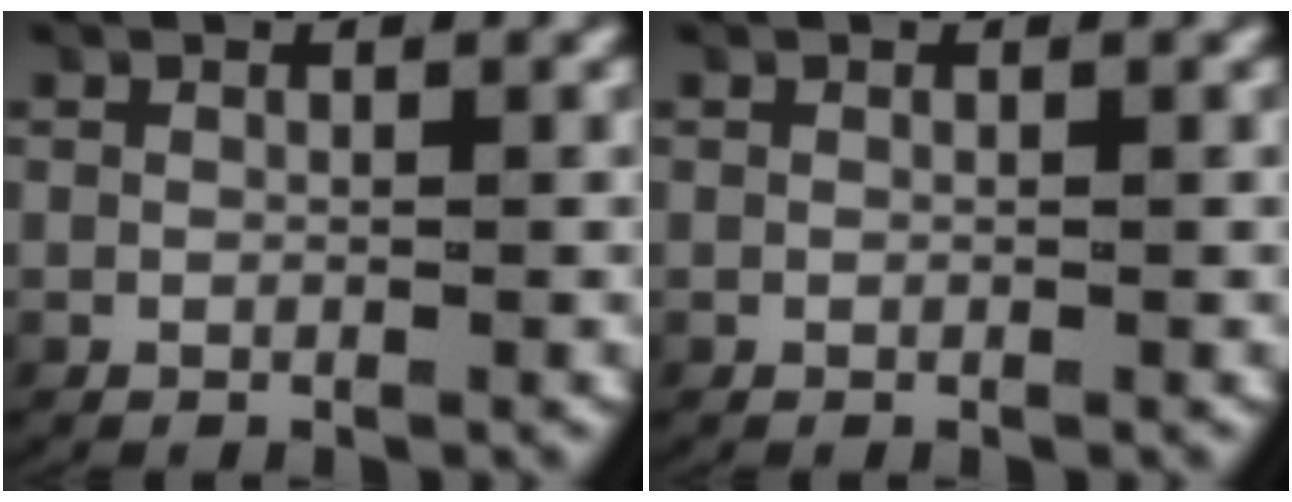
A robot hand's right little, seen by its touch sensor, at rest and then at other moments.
{"total": 0.0}